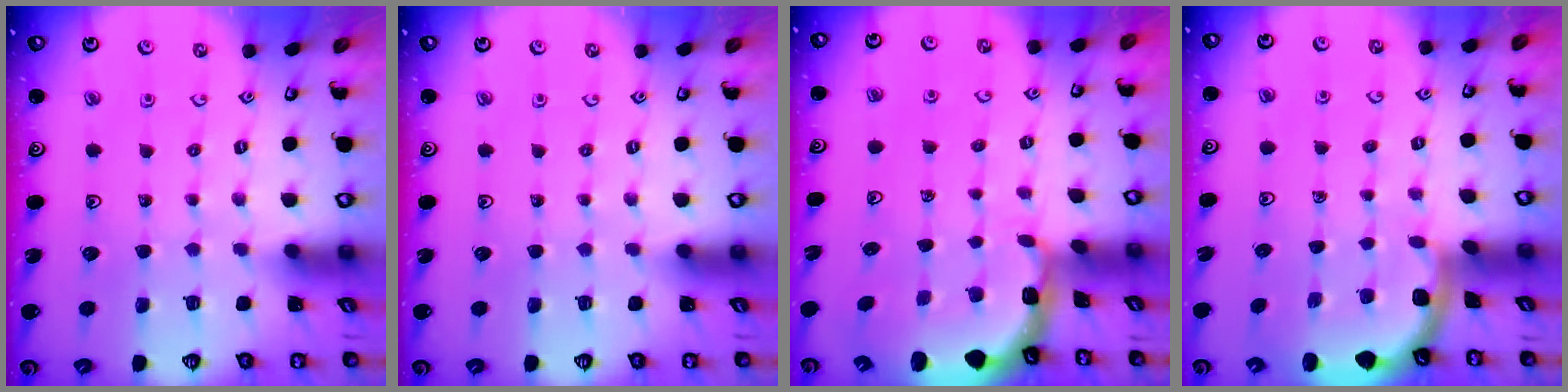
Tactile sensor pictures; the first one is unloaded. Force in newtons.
{"total": 0.0}
{"total": 1.7, "press": 1.5, "slide": 0.7}
{"total": 1.5, "press": 1.5, "slide": 0.0}